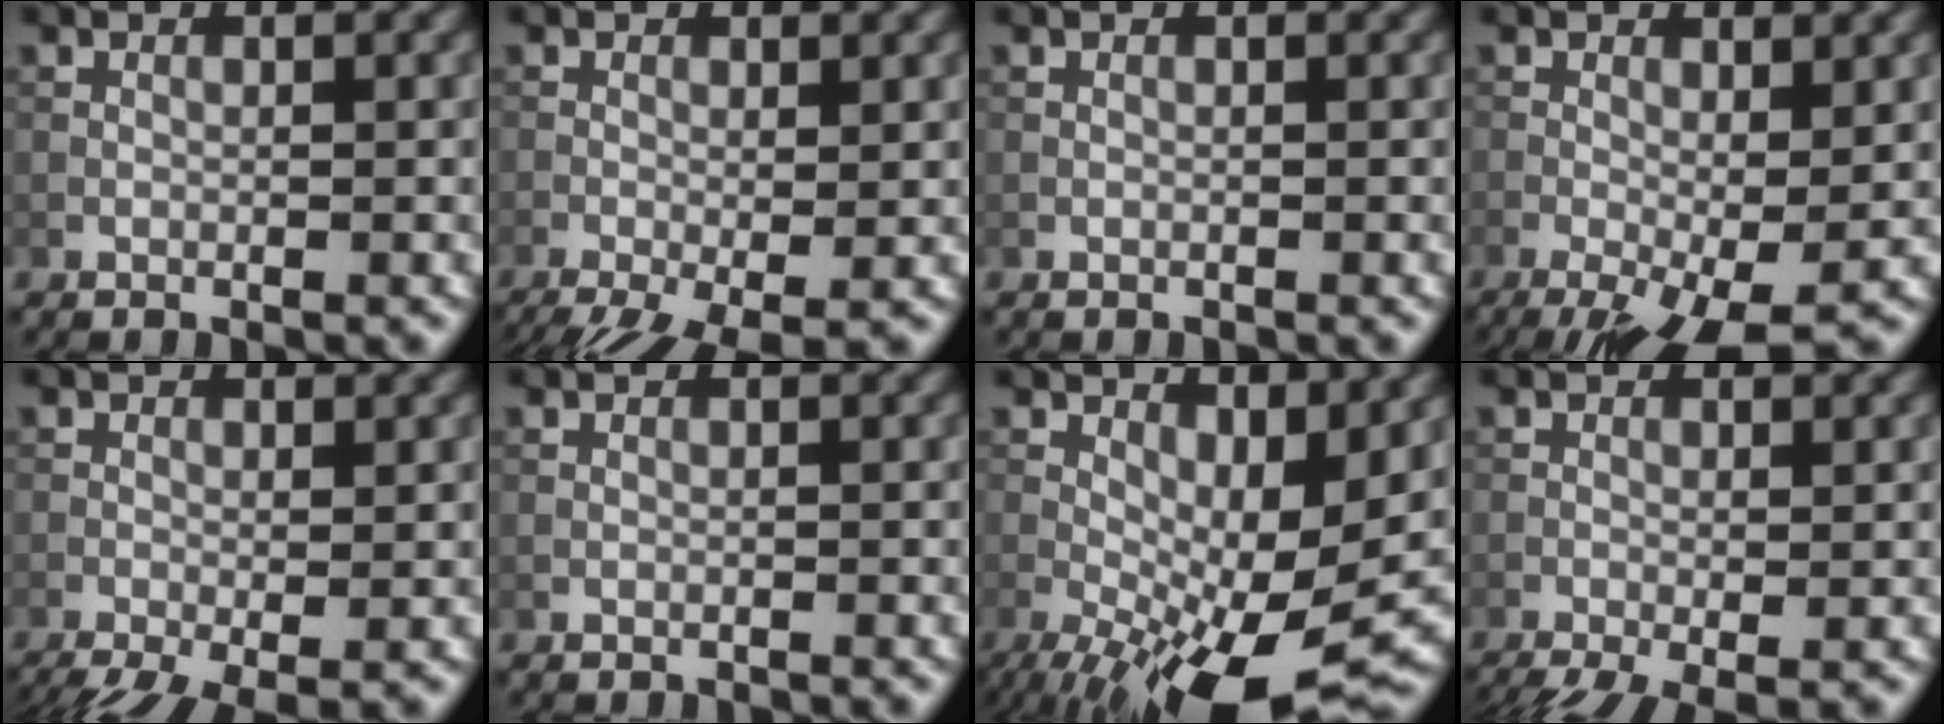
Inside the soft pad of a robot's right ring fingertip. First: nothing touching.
{"total": 5.2, "force": [-2.7, 1.7, 4.1], "torque": [-0.077, -0.014, -0.042]}
{"total": 0.0}
{"total": 7.0, "force": [-2.6, 2.4, 6.1], "torque": [-0.113, -0.010, -0.034]}
{"total": 4.8, "force": [-2.8, 1.4, 3.6], "torque": [-0.066, -0.014, -0.046]}
{"total": 0.0}
{"total": 12.4, "force": [-2.3, 5.0, 11.1], "torque": [-0.175, 0.001, -0.031]}
{"total": 4.3, "force": [-2.6, 1.1, 3.2], "torque": [-0.057, -0.012, -0.044]}